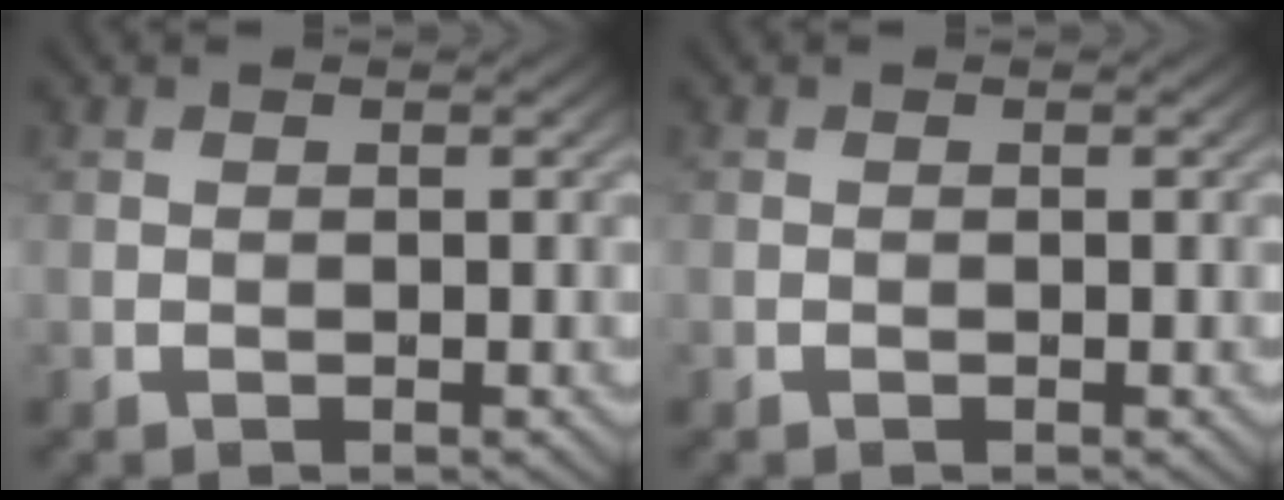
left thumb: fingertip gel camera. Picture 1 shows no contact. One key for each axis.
{"total": 0.0}